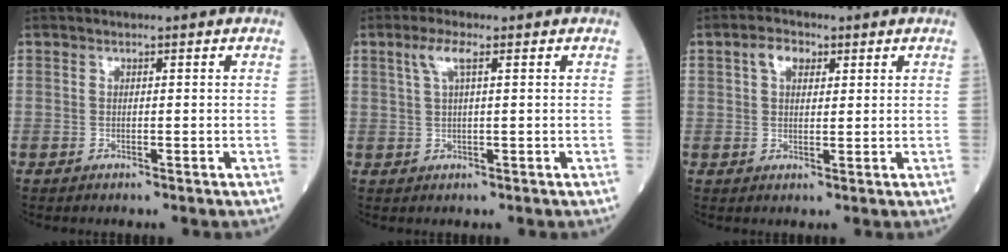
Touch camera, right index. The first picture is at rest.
{"total": 3.3, "force": [1.7, 0.5, 2.8], "torque": [-0.067, 0.012, 0.038]}
{"total": 3.6, "force": [1.8, 2.2, 2.2], "torque": [-0.044, 0.013, 0.034]}